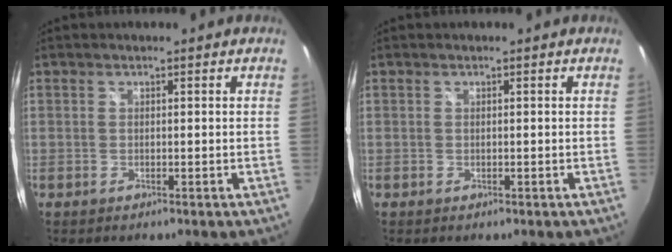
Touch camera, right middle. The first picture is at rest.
{"total": 0.0}